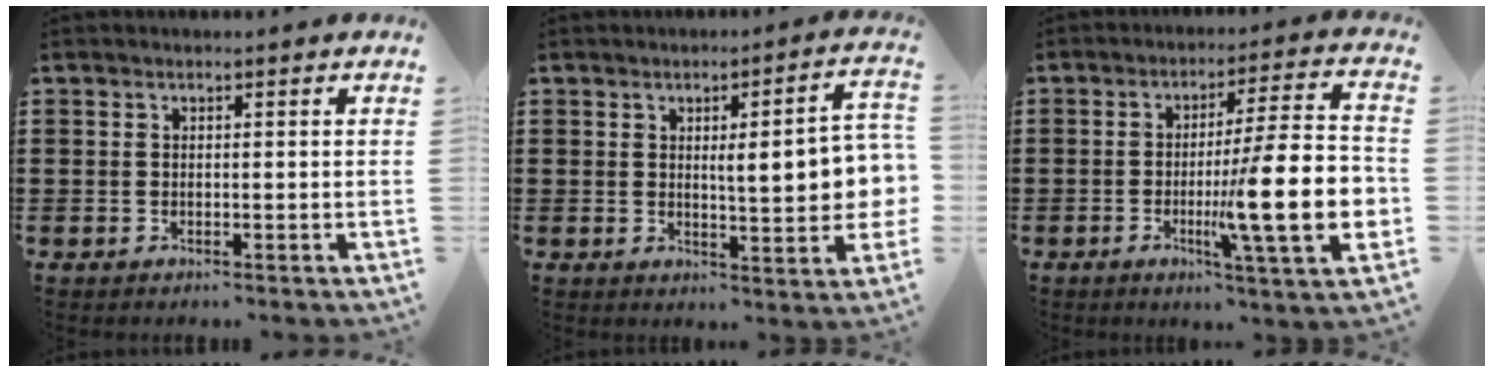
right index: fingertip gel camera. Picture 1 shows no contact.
{"total": 8.6, "force": [0.9, 1.6, 8.4], "torque": [-0.117, -0.011, 0.008]}
{"total": 16.7, "force": [-3.3, 2.6, 16.2], "torque": [-0.254, -0.016, -0.054]}